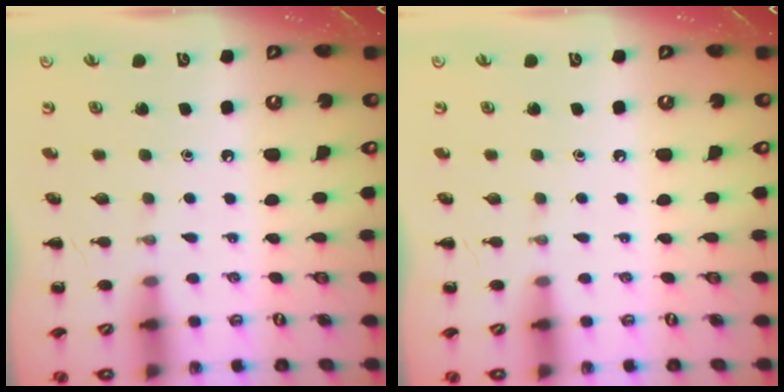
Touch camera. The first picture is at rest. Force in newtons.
{"total": 0.0}